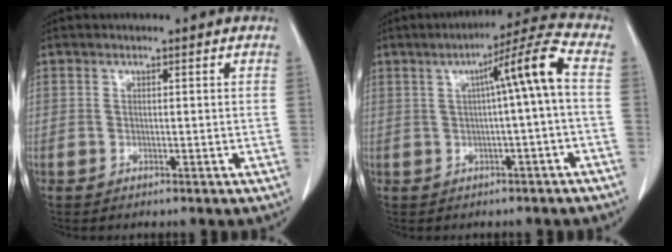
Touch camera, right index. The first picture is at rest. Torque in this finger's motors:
{"motor_torque": [0.85, -0.19, 0.42, 0.05]}